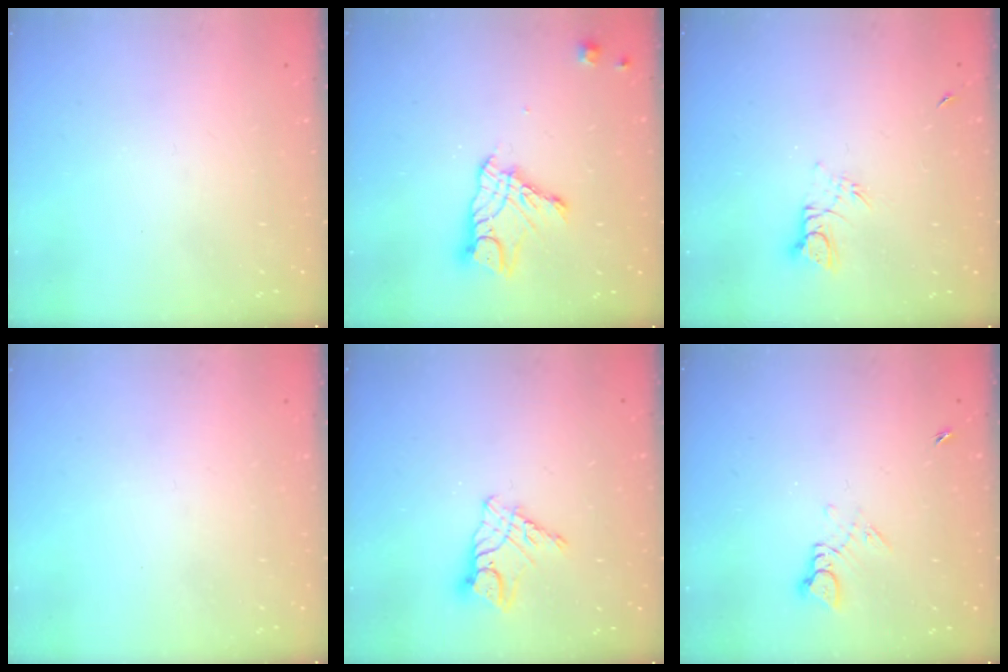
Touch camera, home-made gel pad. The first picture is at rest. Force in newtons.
{"total": 11.2, "press": 11.1, "slide": 0.9}
{"total": 3.8, "press": 3.8, "slide": 0.4}
{"total": 0.0}
{"total": 10.4, "press": 10.3, "slide": 0.9}
{"total": 4.4, "press": 4.4, "slide": 0.1}